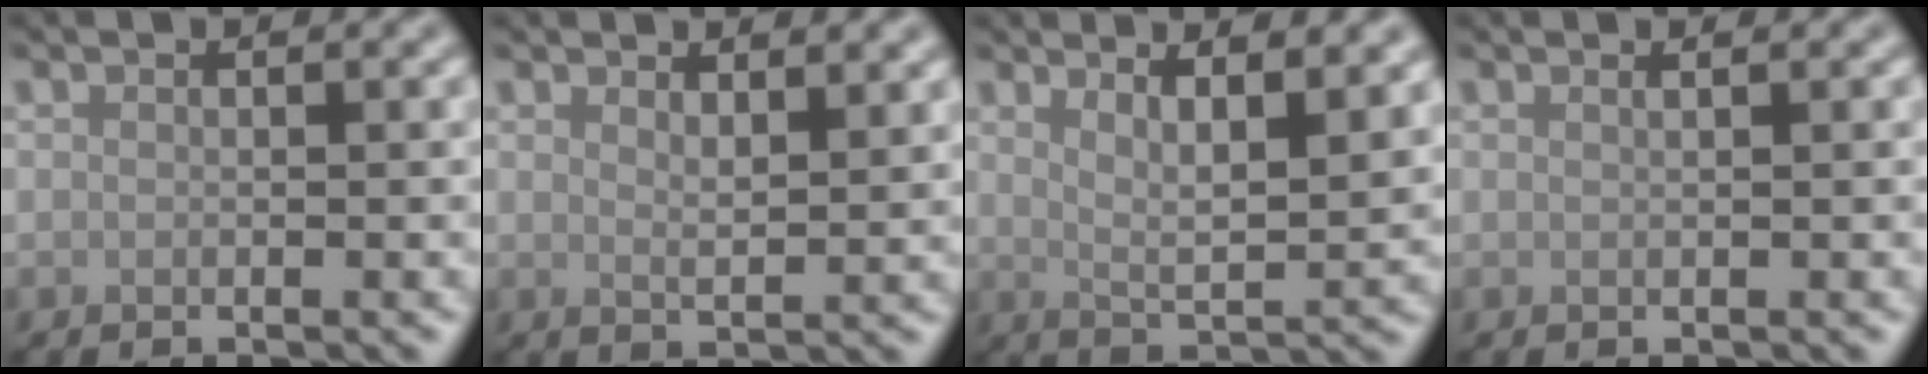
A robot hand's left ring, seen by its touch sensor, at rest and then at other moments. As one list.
[{"total": 2.1, "force": [1.6, 0.5, 1.3], "torque": [-0.017, -0.004, 0.027]}, {"total": 5.4, "force": [3.0, 1.5, 4.3], "torque": [-0.062, -0.005, 0.053]}, {"total": 0.9, "force": [0.6, 0.4, 0.6], "torque": [-0.002, -0.001, 0.000]}]